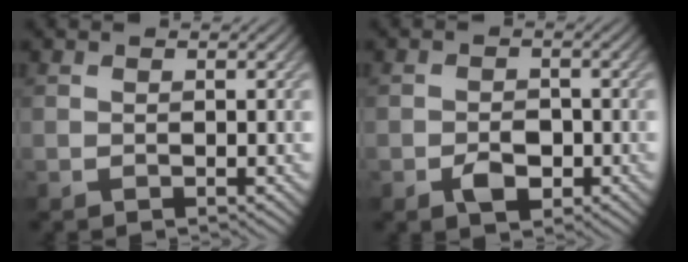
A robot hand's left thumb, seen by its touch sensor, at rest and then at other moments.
{"total": 3.2, "force": [-1.5, 2.1, 1.9], "torque": [-0.031, -0.004, -0.027]}